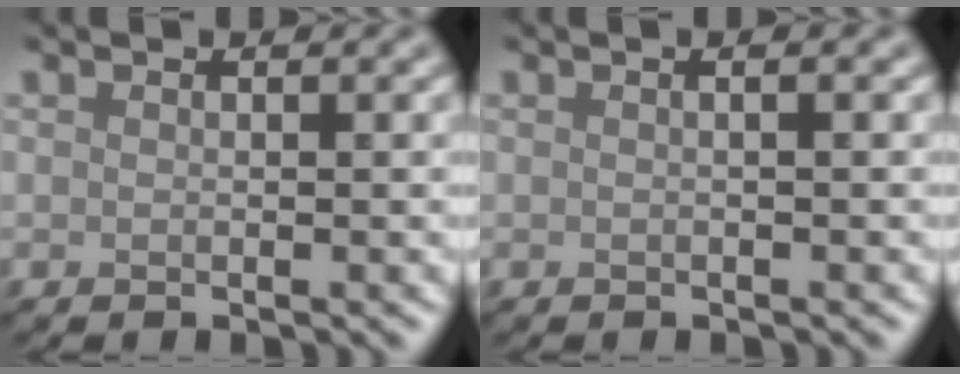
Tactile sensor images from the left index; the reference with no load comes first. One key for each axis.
{"total": 1.3, "fx": 0.3, "fy": 0.5, "fz": 1.1, "tx": -0.010, "ty": 0.002, "tz": -0.012}